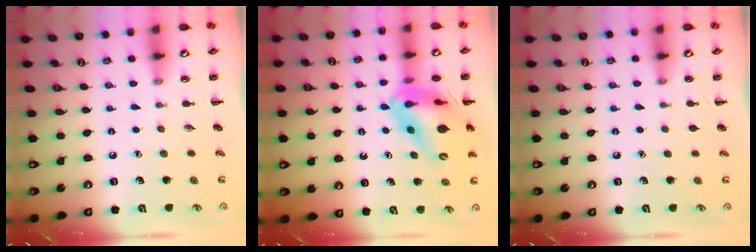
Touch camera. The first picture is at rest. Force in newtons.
{"total": 14.9, "press": 14.2, "slide": 4.4}
{"total": 0.0}